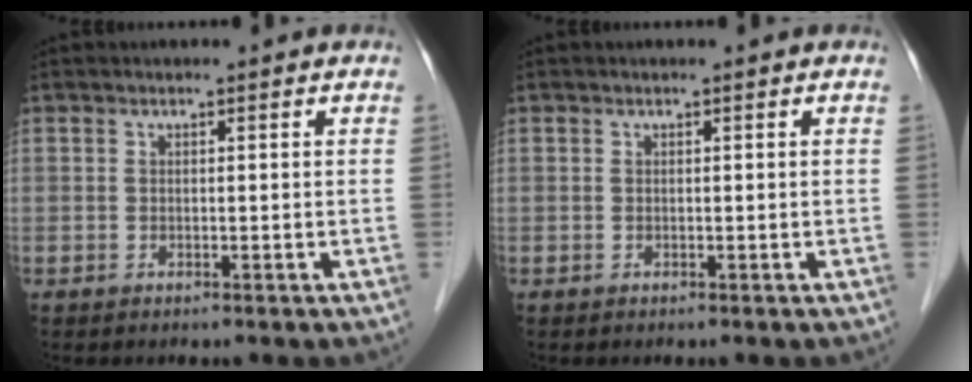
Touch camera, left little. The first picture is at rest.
{"total": 0.0}